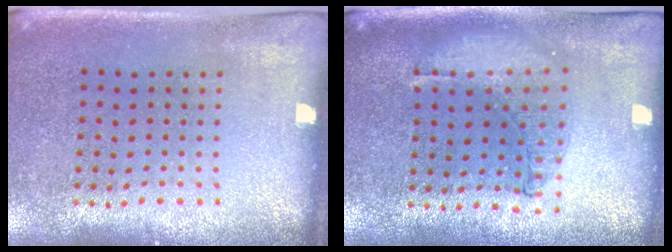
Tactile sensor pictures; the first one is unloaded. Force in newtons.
{"total": 1.0, "press": 1.0, "slide": 0.2}